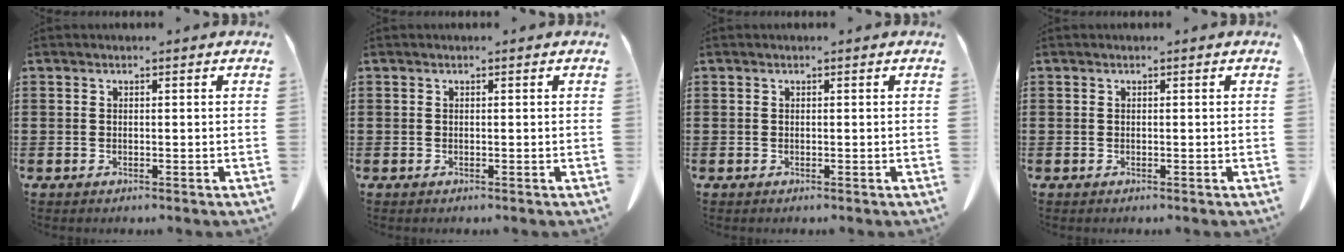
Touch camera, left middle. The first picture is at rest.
{"total": 0.0}
{"total": 0.0}
{"total": 0.0}